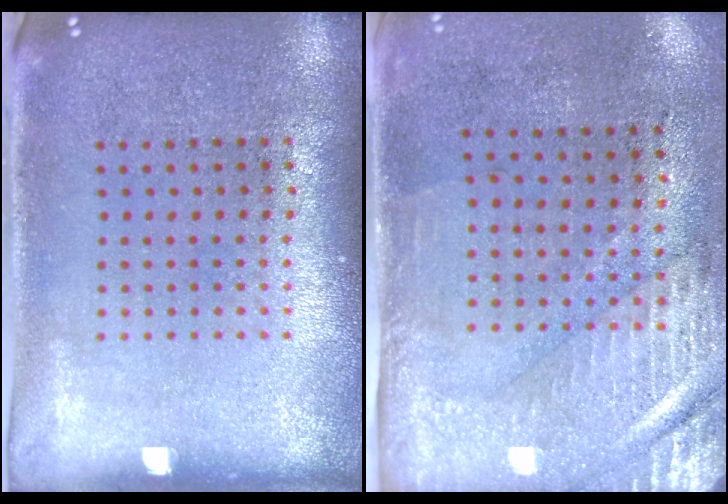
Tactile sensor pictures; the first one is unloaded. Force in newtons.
{"total": 3.0, "press": 2.5, "slide": 1.5}